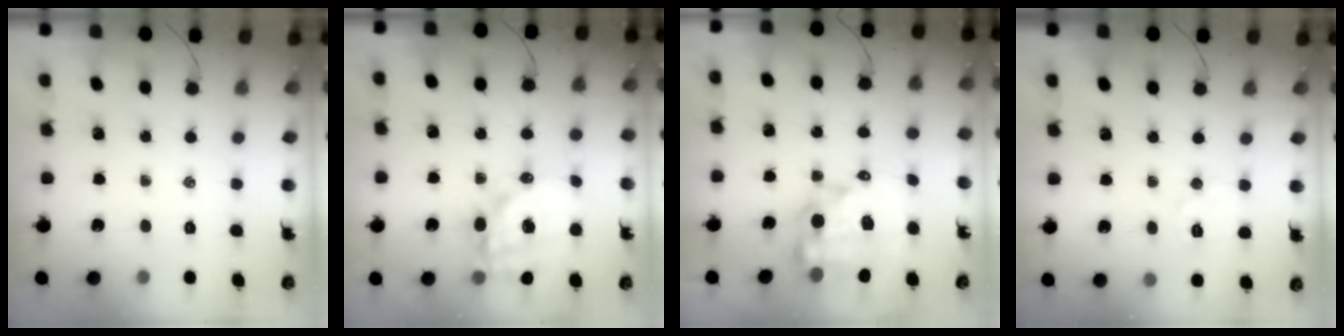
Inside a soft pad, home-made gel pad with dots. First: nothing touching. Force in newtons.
{"total": 15.7, "press": 15.3, "slide": 3.7}
{"total": 12.5, "press": 12.1, "slide": 3.2}
{"total": 6.0, "press": 5.9, "slide": 1.1}